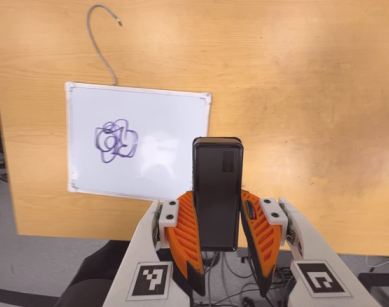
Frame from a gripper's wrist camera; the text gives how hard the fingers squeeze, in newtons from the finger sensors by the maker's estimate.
{"total": 6.1, "left": 4.0, "right": 8.1}